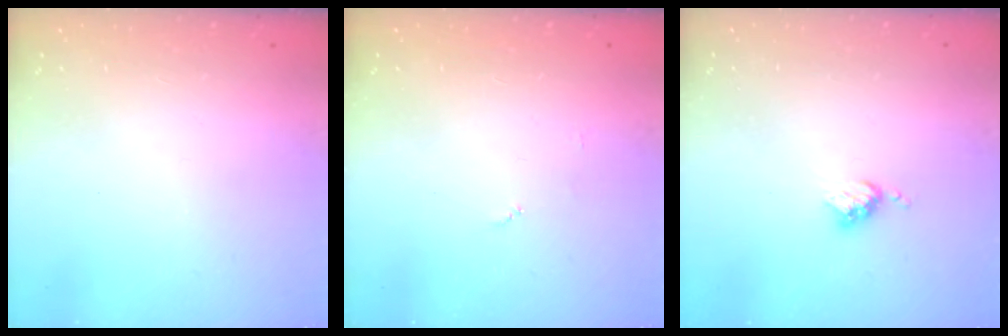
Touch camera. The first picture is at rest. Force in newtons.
{"total": 3.7, "press": 3.7, "slide": 0.4}
{"total": 3.5, "press": 3.5, "slide": 0.4}